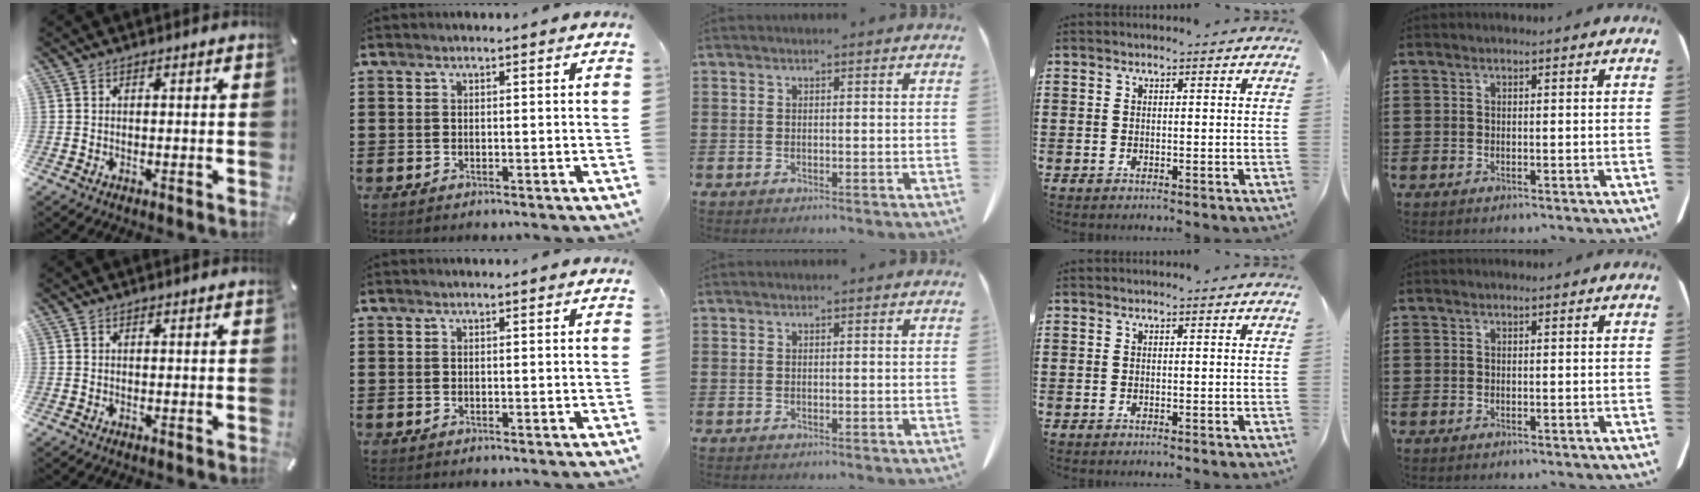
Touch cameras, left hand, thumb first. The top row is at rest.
{}